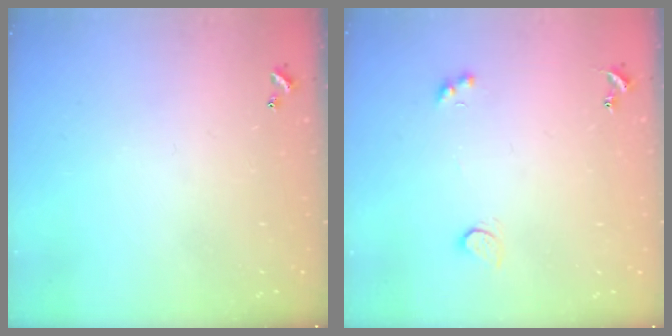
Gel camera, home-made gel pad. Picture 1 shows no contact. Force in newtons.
{"total": 2.6, "press": 2.3, "slide": 1.2}